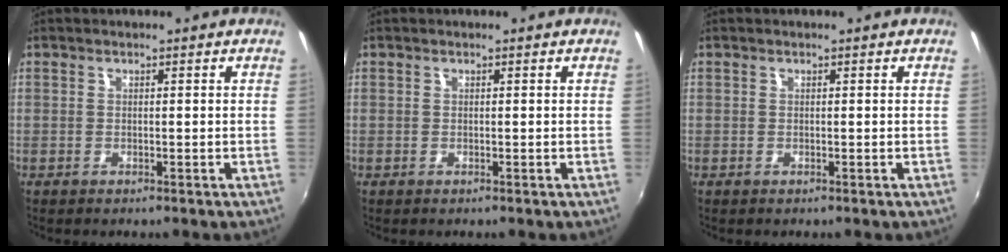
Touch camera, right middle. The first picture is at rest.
{"total": 0.0}
{"total": 0.0}